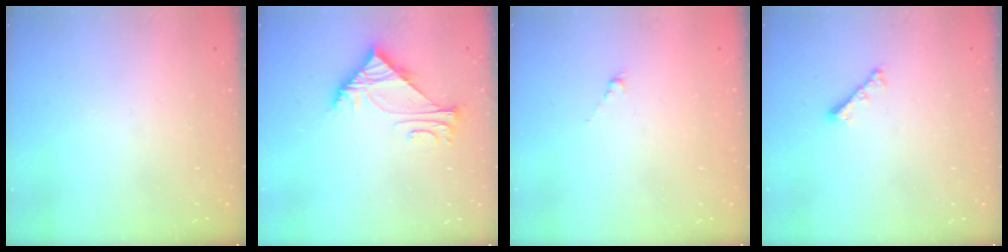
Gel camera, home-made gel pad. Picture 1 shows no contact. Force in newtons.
{"total": 6.5, "press": 6.5, "slide": 0.5}
{"total": 0.0}
{"total": 2.8, "press": 2.7, "slide": 0.6}